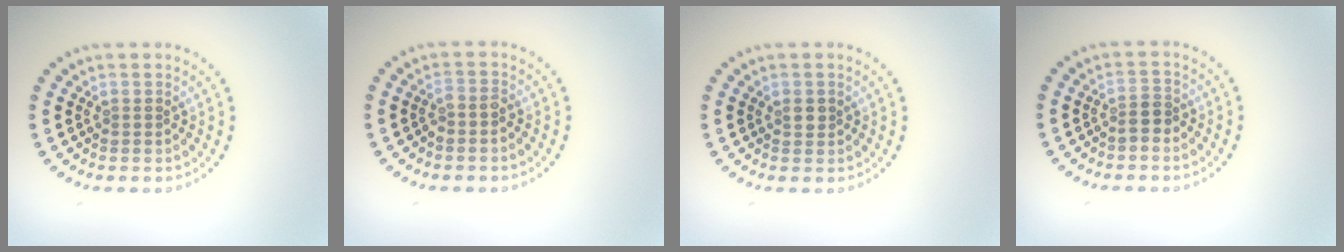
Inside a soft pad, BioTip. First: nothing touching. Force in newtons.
{"total": 1.1, "press": 0.8, "slide": 0.7}
{"total": 1.1, "press": 1.0, "slide": 0.4}
{"total": 1.6, "press": 1.4, "slide": 0.7}